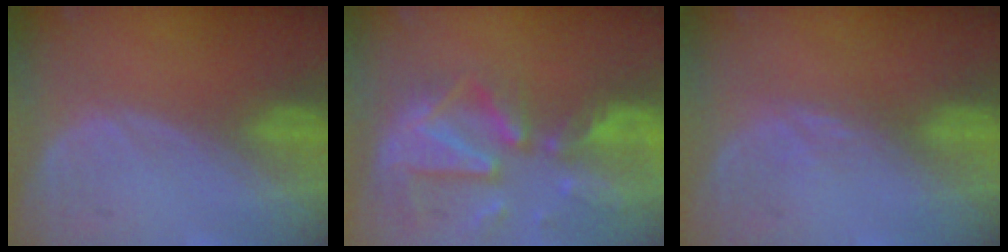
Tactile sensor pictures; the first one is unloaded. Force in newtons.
{"total": 12.1, "press": 10.5, "slide": 6.1}
{"total": 1.4, "press": 1.4, "slide": 0.3}